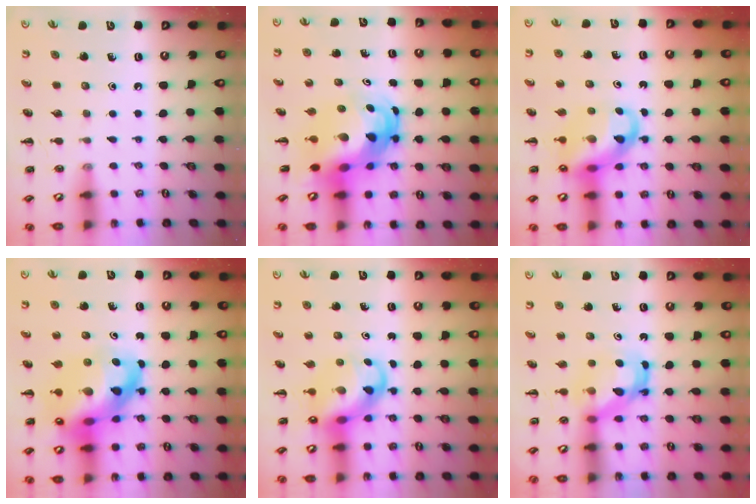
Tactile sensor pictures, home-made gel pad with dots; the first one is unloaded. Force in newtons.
{"total": 8.7, "press": 8.4, "slide": 2.5}
{"total": 12.0, "press": 11.6, "slide": 3.0}
{"total": 18.7, "press": 18.0, "slide": 4.9}
{"total": 8.7, "press": 8.3, "slide": 2.5}
{"total": 6.0, "press": 6.0, "slide": 0.3}